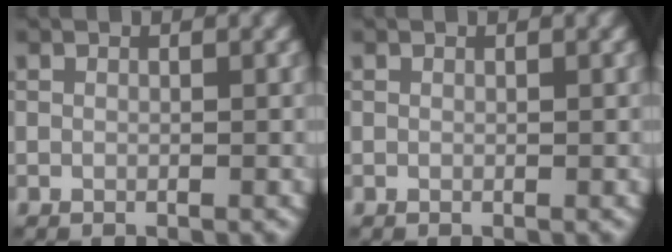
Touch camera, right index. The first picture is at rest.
{"total": 0.0}